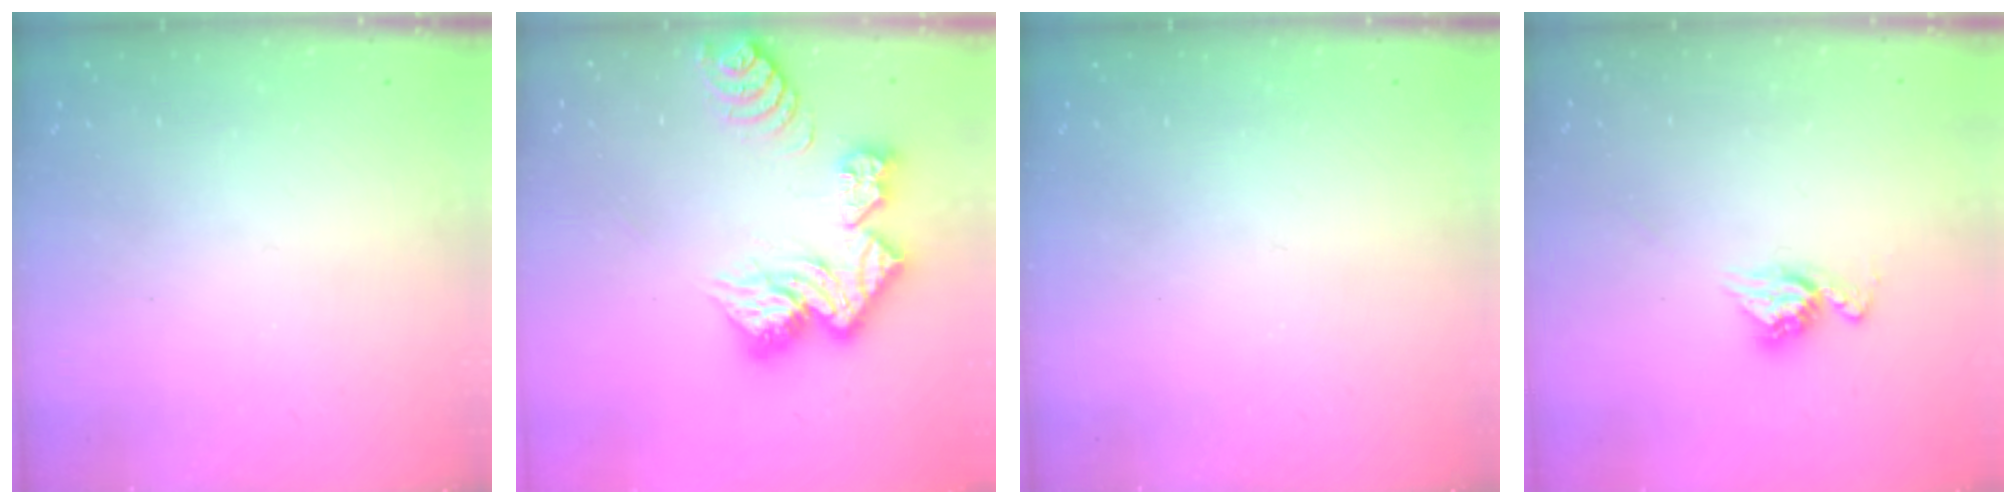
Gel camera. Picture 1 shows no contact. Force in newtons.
{"total": 15.7, "press": 15.6, "slide": 1.7}
{"total": 0.0}
{"total": 9.0, "press": 8.9, "slide": 0.7}